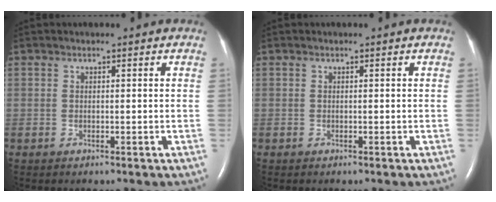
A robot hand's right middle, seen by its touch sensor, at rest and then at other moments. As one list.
[{"total": 0.0}]